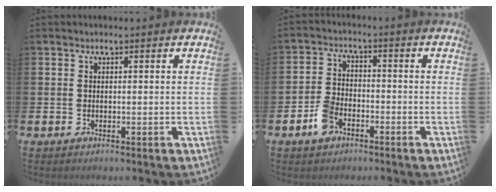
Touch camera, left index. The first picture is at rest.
{"total": 4.4, "force": [-2.7, 2.5, 2.4], "torque": [-0.052, 0.014, -0.050]}